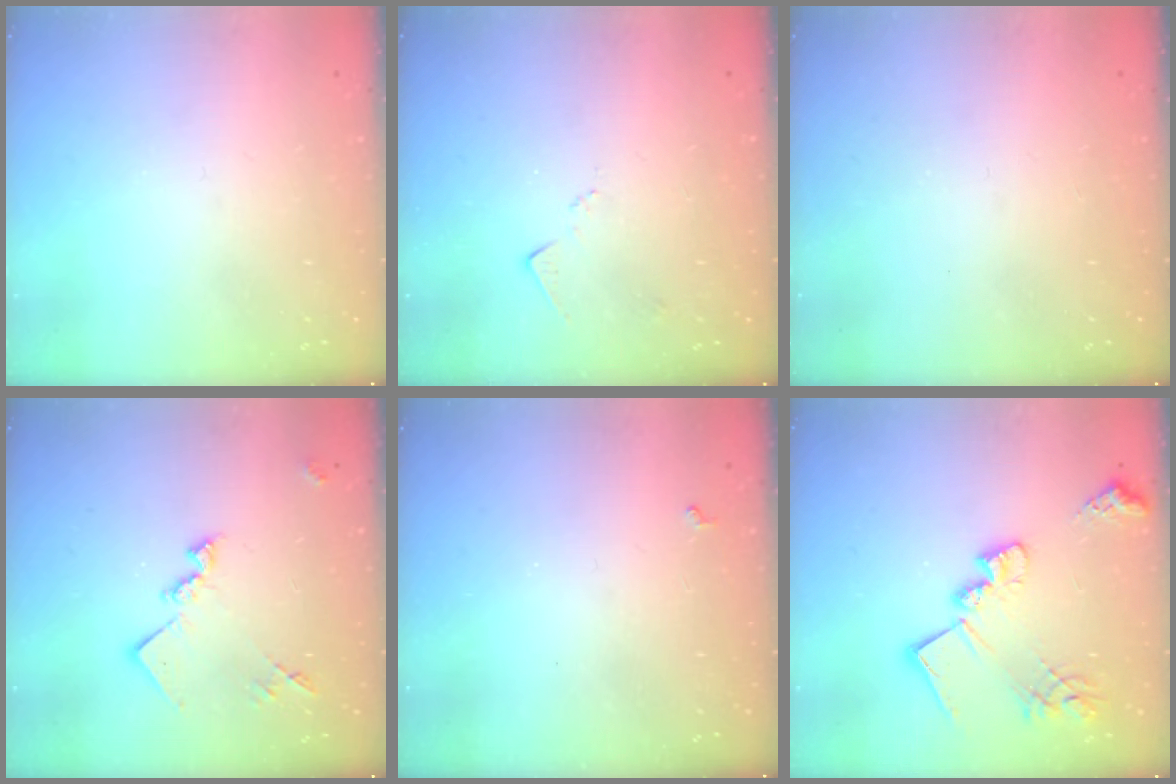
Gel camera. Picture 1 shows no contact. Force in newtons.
{"total": 5.4, "press": 5.3, "slide": 0.6}
{"total": 1.0, "press": 0.9, "slide": 0.4}
{"total": 12.5, "press": 12.5, "slide": 0.6}
{"total": 2.9, "press": 2.9, "slide": 0.4}
{"total": 18.4, "press": 18.4, "slide": 1.4}